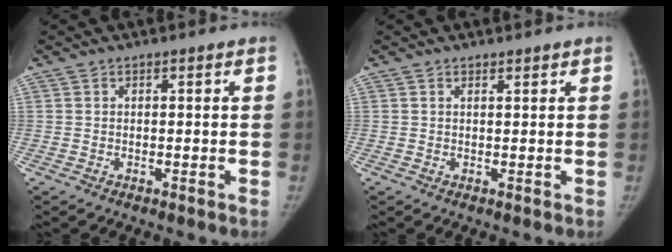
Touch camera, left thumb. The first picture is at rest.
{"total": 0.8, "force": [0.6, 0.3, 0.3], "torque": [-0.006, -0.005, 0.010]}